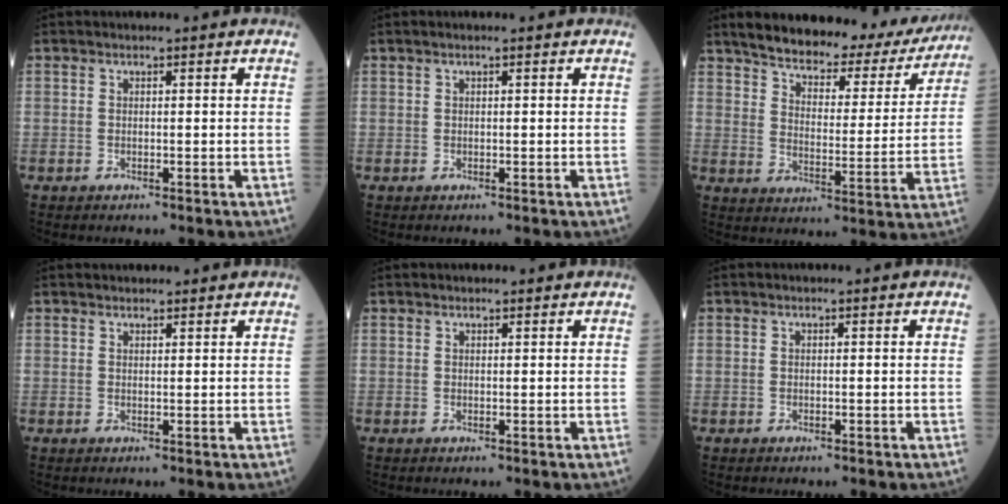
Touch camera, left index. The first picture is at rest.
{"total": 0.5, "force": [0.3, 0.0, 0.4], "torque": [-0.009, 0.006, 0.006]}
{"total": 21.6, "force": [18.9, 6.4, 8.3], "torque": [-0.117, -0.001, 0.245]}
{"total": 3.0, "force": [2.8, 0.8, 0.7], "torque": [-0.003, 0.024, 0.039]}
{"total": 1.0, "force": [0.9, 0.3, 0.2], "torque": [-0.008, 0.015, 0.016]}
{"total": 0.0}